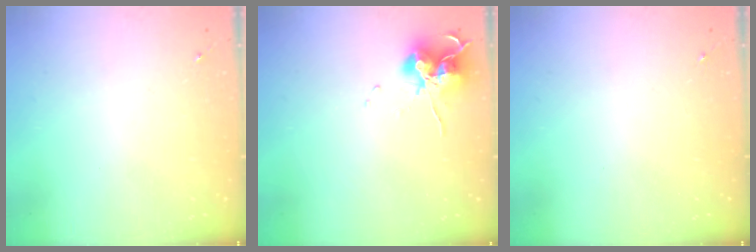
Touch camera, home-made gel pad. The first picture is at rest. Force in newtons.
{"total": 12.2, "press": 12.1, "slide": 1.3}
{"total": 0.0}